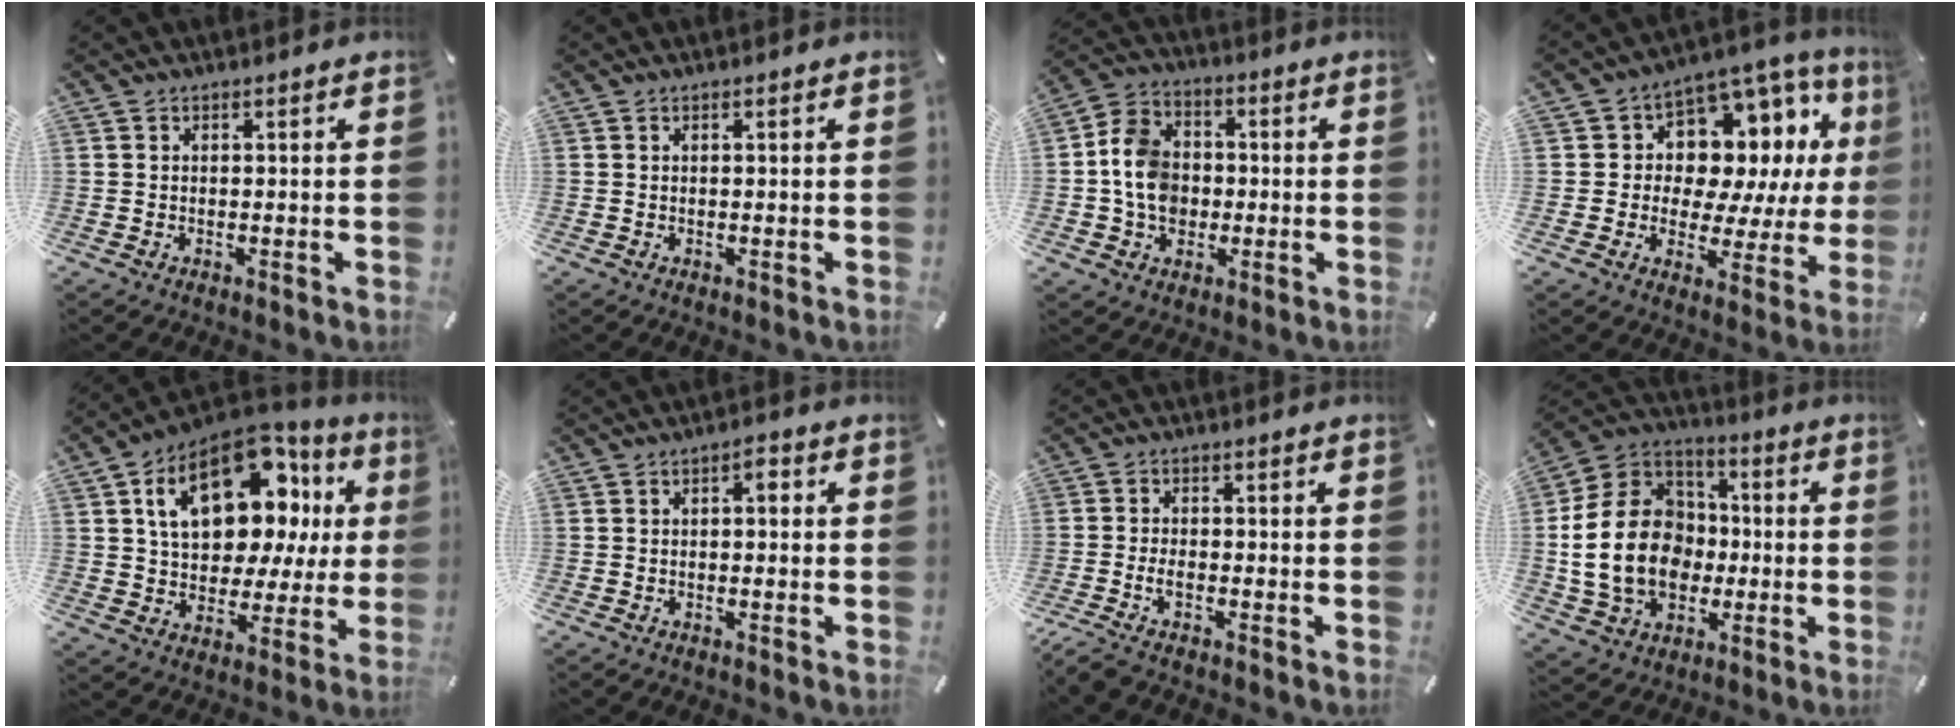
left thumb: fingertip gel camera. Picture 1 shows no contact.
{"total": 0.0}
{"total": 9.7, "force": [-1.0, 8.4, 4.9], "torque": [-0.107, 0.022, -0.013]}
{"total": 11.7, "force": [4.4, 9.1, 6.0], "torque": [-0.093, -0.046, 0.089]}
{"total": 21.2, "force": [9.2, 13.0, 13.9], "torque": [-0.221, -0.044, 0.161]}
{"total": 2.2, "force": [-0.2, 1.2, 1.8], "torque": [-0.030, 0.007, -0.009]}
{"total": 3.5, "force": [-2.0, 1.4, 2.5], "torque": [-0.056, 0.002, -0.038]}
{"total": 20.8, "force": [-2.7, 16.6, 12.2], "torque": [-0.267, 0.025, -0.043]}